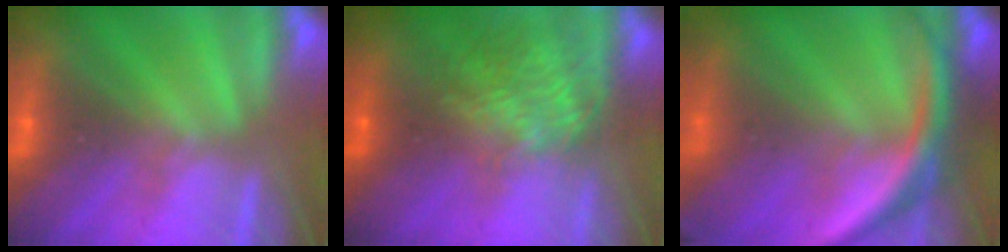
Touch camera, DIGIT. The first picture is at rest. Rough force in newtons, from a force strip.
{"total": 7.3}
{"total": 9.3}